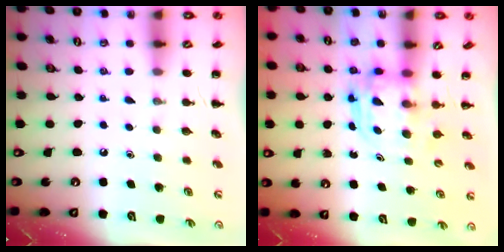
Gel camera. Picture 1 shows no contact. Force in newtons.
{"total": 3.6, "press": 3.6, "slide": 0.2}